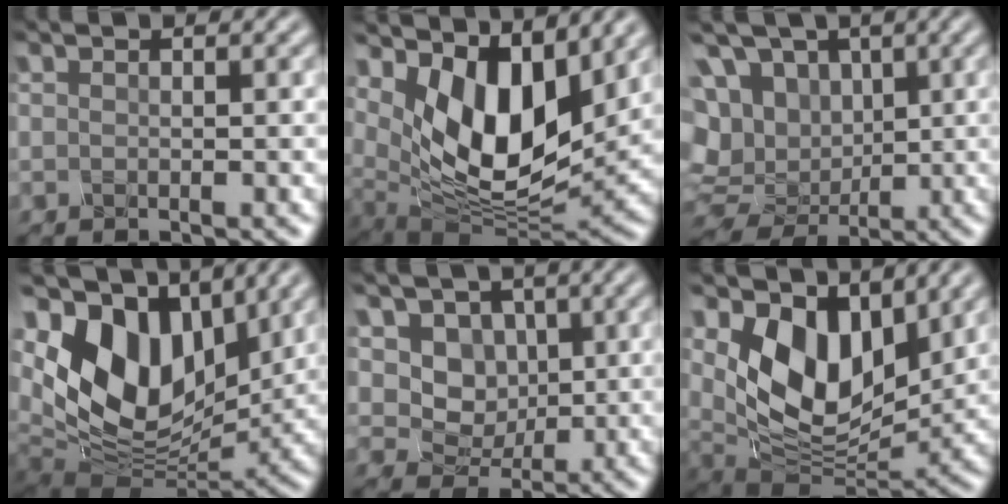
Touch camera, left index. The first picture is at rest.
{"total": 10.2, "force": [4.0, 5.3, 7.8], "torque": [-0.142, -0.020, 0.083]}
{"total": 16.5, "force": [4.0, 13.7, 8.3], "torque": [-0.215, 0.029, 0.078]}
{"total": 12.7, "force": [4.2, 8.1, 8.9], "torque": [-0.177, 0.012, 0.086]}
{"total": 3.4, "force": [0.6, 3.1, 1.3], "torque": [-0.037, -0.013, 0.019]}
{"total": 8.1, "force": [2.8, 5.1, 5.7], "torque": [-0.109, -0.021, 0.056]}